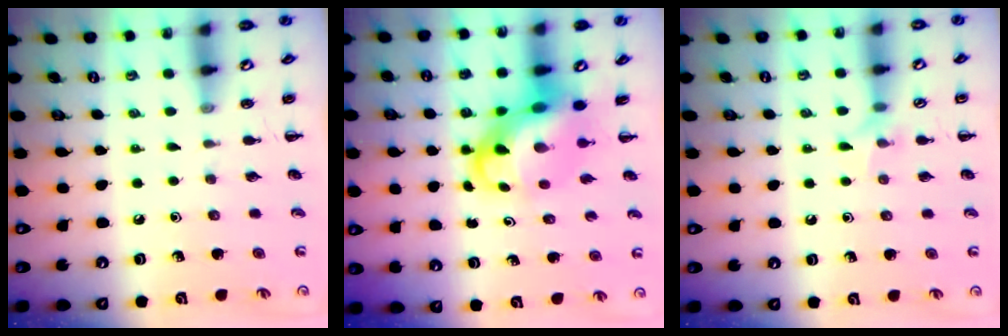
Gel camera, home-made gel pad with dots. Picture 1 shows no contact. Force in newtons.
{"total": 7.5, "press": 7.2, "slide": 2.1}
{"total": 4.9, "press": 4.8, "slide": 0.8}